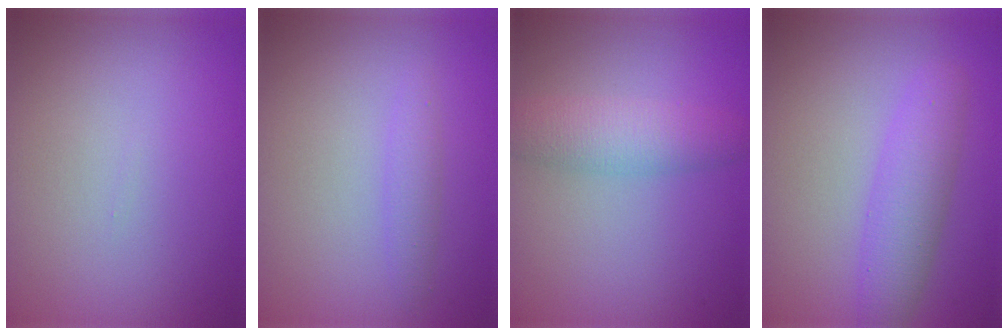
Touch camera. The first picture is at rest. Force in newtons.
{"total": 1.5, "press": 1.4, "slide": 0.1}
{"total": 3.5, "press": 3.5, "slide": 0.1}
{"total": 3.7, "press": 3.7, "slide": 0.2}